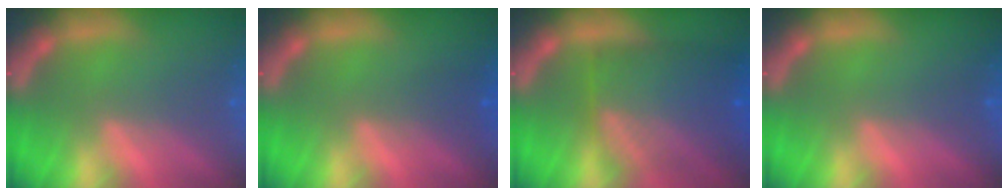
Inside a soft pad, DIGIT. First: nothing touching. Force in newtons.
{"total": 1.5}
{"total": 9.5}
{"total": 0.0}